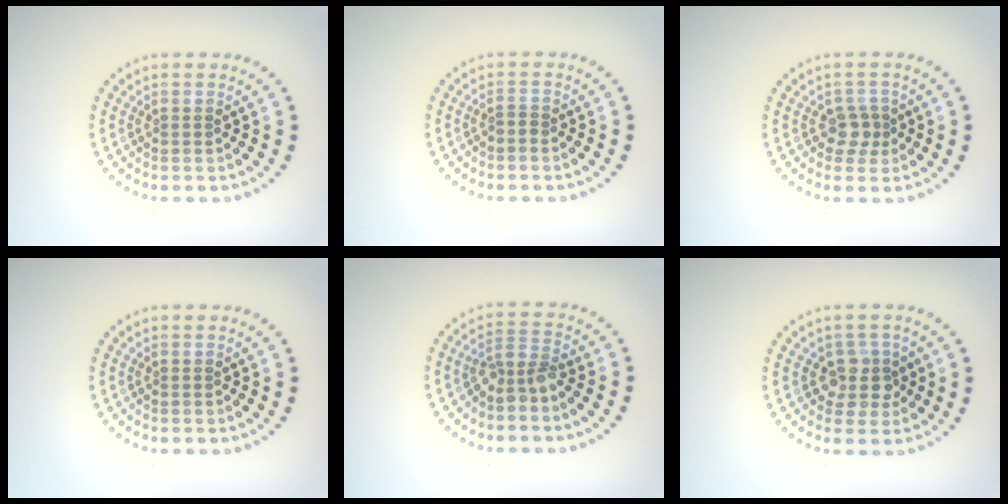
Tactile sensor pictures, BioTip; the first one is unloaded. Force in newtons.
{"total": 0.6, "press": 0.3, "slide": 0.5}
{"total": 1.8, "press": 1.5, "slide": 1.0}
{"total": 0.0}
{"total": 2.4, "press": 2.0, "slide": 1.4}
{"total": 2.8, "press": 2.4, "slide": 1.5}